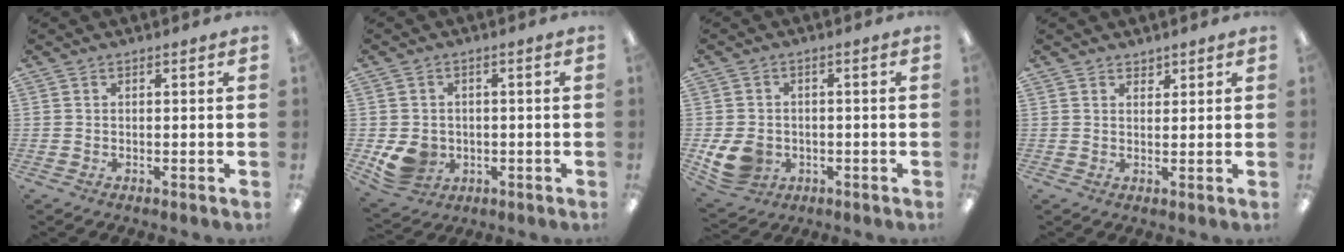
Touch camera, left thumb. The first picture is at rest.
{"total": 7.2, "force": [-1.3, 6.2, 3.3], "torque": [-0.064, 0.010, -0.019]}
{"total": 8.3, "force": [-1.9, 6.7, 4.4], "torque": [-0.090, 0.008, -0.033]}
{"total": 1.8, "force": [1.6, 0.9, 0.1], "torque": [0.007, -0.006, 0.029]}